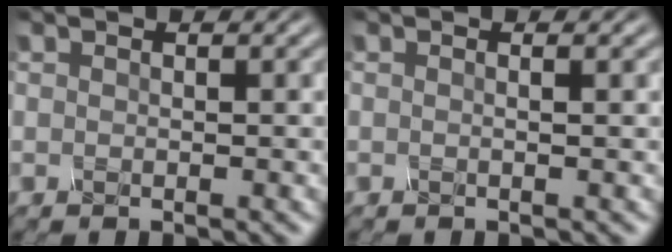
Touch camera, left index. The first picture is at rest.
{"total": 0.9, "force": [0.0, 0.3, 0.9], "torque": [-0.009, -0.002, -0.012]}